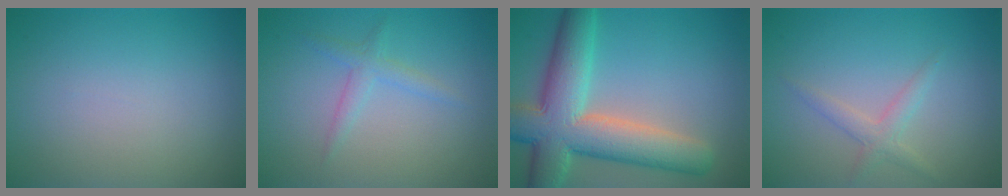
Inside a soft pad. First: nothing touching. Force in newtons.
{"total": 1.7, "press": 1.7, "slide": 0.0}
{"total": 10.1, "press": 10.1, "slide": 0.8}
{"total": 1.7, "press": 1.7, "slide": 0.1}